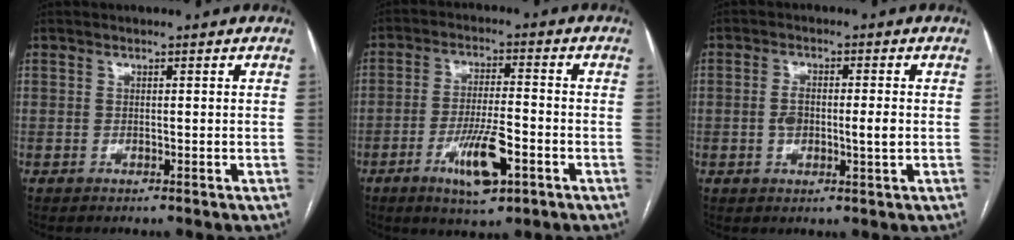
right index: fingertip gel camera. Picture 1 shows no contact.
{"total": 8.9, "force": [-4.0, 2.0, 7.7], "torque": [-0.144, -0.007, -0.061]}
{"total": 4.6, "force": [-0.3, 1.4, 4.4], "torque": [-0.087, 0.007, 0.000]}